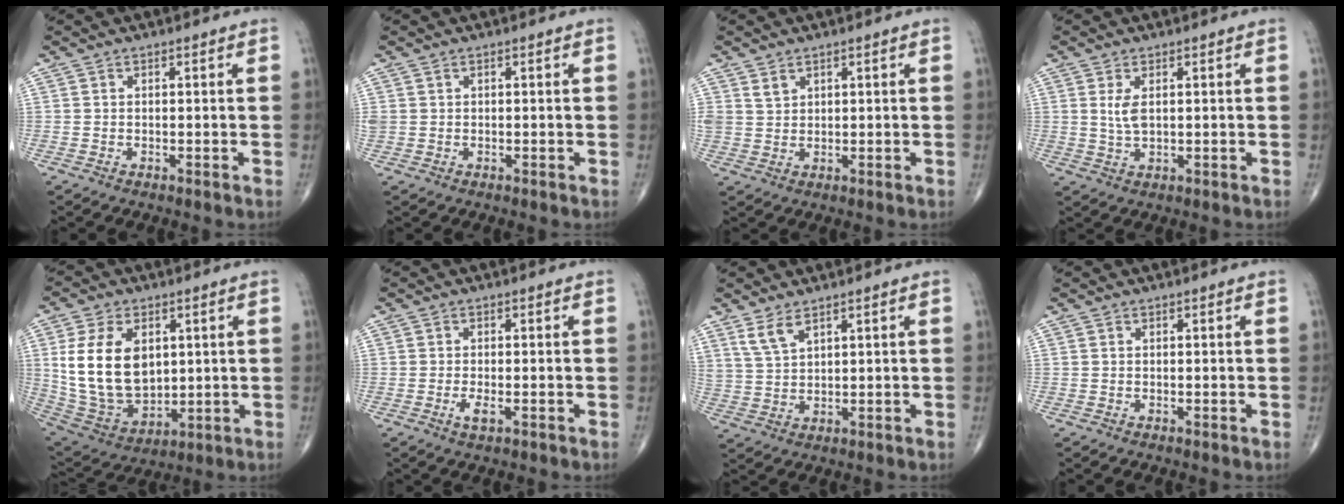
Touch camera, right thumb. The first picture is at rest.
{"total": 1.0, "force": [0.4, 0.9, 0.4], "torque": [-0.005, 0.003, 0.007]}
{"total": 2.3, "force": [1.6, 1.5, 0.7], "torque": [-0.001, -0.013, 0.032]}
{"total": 3.4, "force": [0.9, 1.5, 2.9], "torque": [-0.062, -0.006, 0.023]}
{"total": 17.0, "force": [3.0, 11.1, 12.5], "torque": [-0.217, -0.019, 0.077]}
{"total": 2.3, "force": [-0.9, 0.8, 2.0], "torque": [-0.042, -0.004, -0.017]}
{"total": 4.5, "force": [3.1, 1.7, 2.7], "torque": [-0.057, -0.016, 0.072]}
{"total": 0.0}